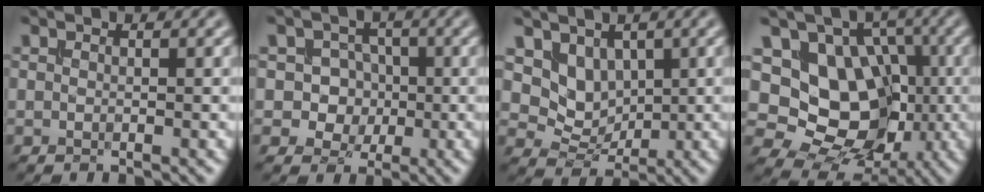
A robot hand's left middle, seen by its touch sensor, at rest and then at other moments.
{"total": 4.4, "force": [-0.3, 3.9, 1.9], "torque": [-0.011, 0.013, -0.025]}
{"total": 4.0, "force": [1.4, 3.1, 2.0], "torque": [-0.040, -0.014, 0.024]}
{"total": 12.4, "force": [0.2, 10.3, 7.0], "torque": [-0.104, 0.011, -0.020]}